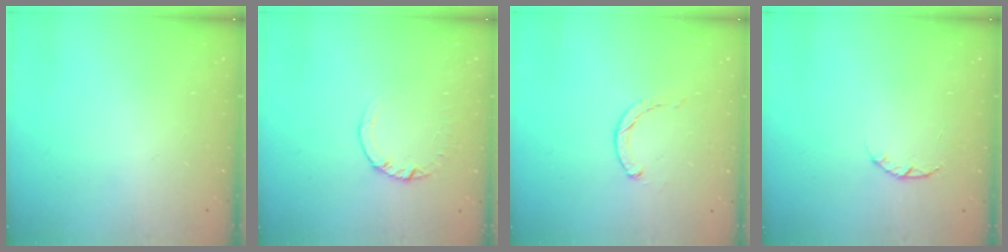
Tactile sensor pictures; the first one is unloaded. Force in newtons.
{"total": 2.5, "press": 2.5, "slide": 0.2}
{"total": 0.6, "press": 0.6, "slide": 0.2}
{"total": 1.4, "press": 1.3, "slide": 0.3}